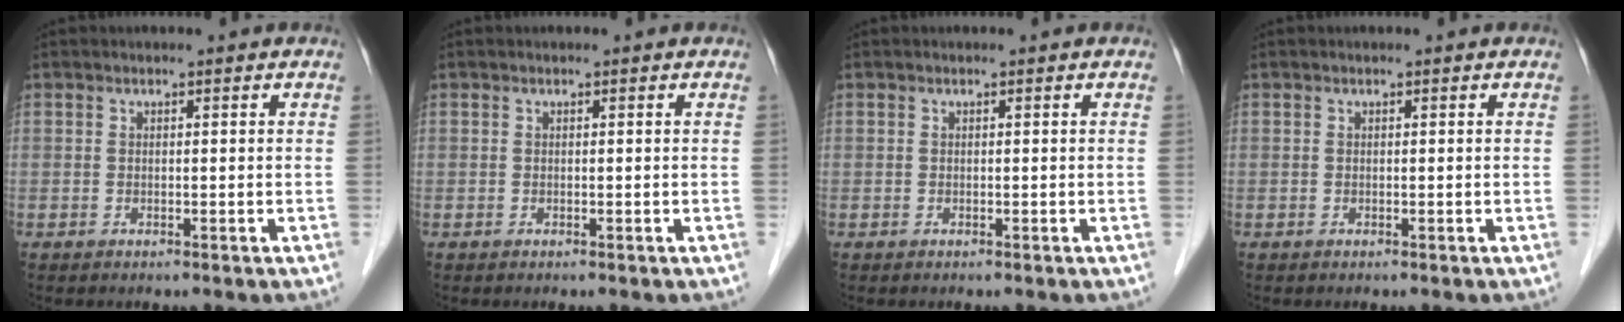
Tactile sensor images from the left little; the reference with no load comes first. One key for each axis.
{"total": 0.0}
{"total": 0.0}
{"total": 0.0}